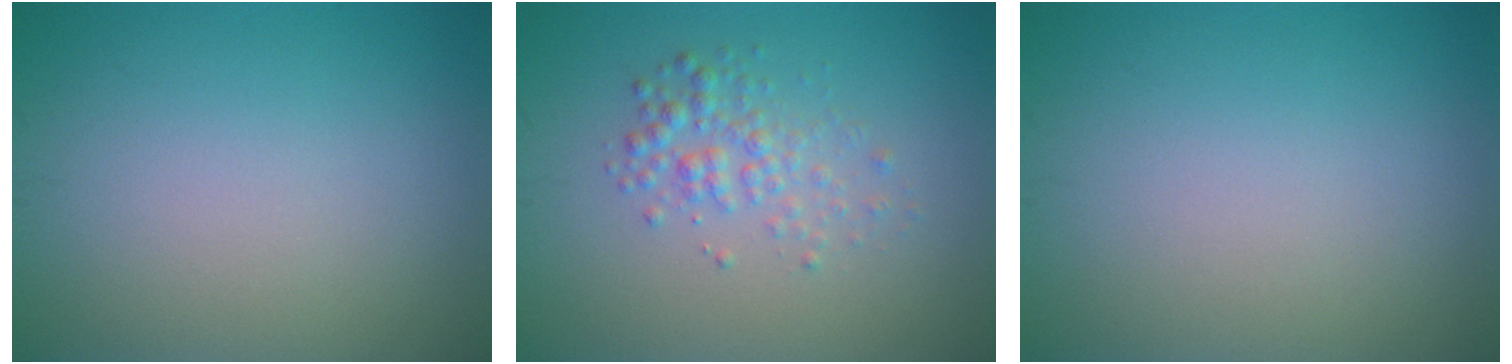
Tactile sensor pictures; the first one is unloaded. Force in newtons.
{"total": 2.3, "press": 2.3, "slide": 0.1}
{"total": 0.0}